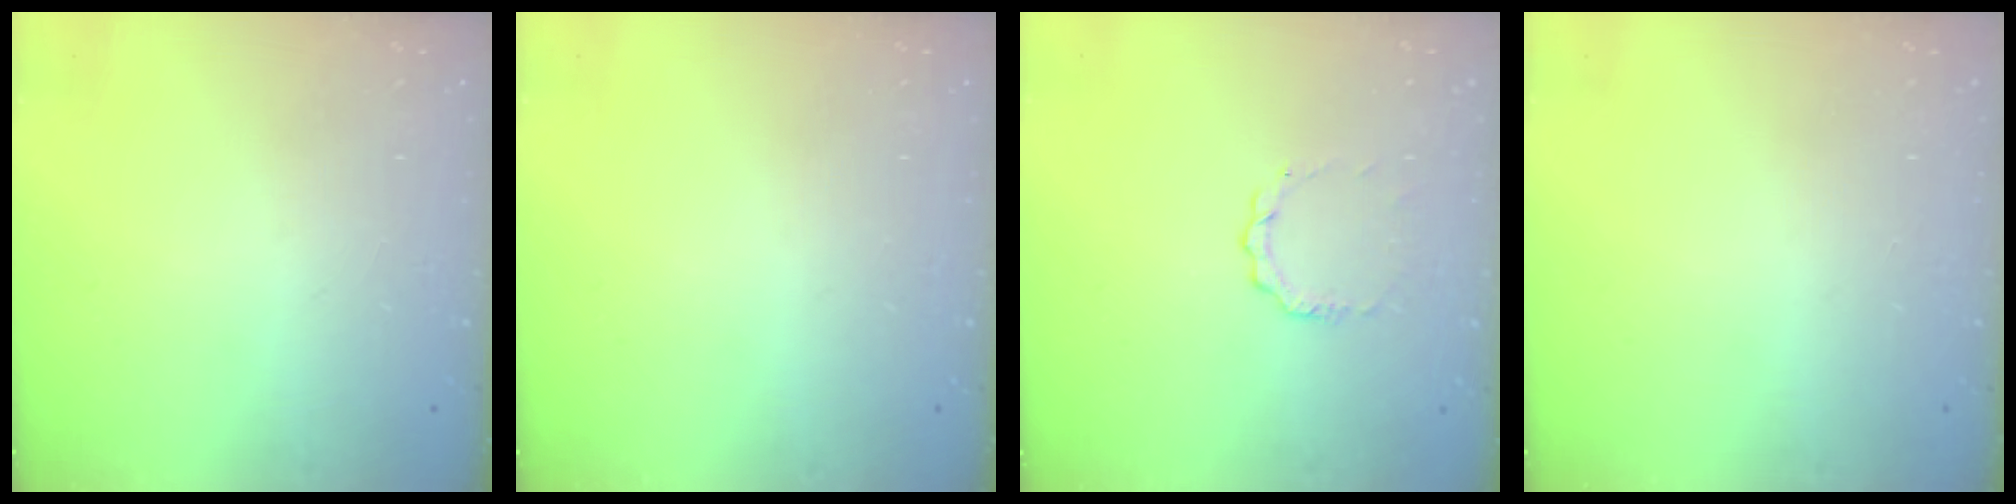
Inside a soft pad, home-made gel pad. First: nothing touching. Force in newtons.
{"total": 0.0}
{"total": 4.5, "press": 4.5, "slide": 0.3}
{"total": 0.0}